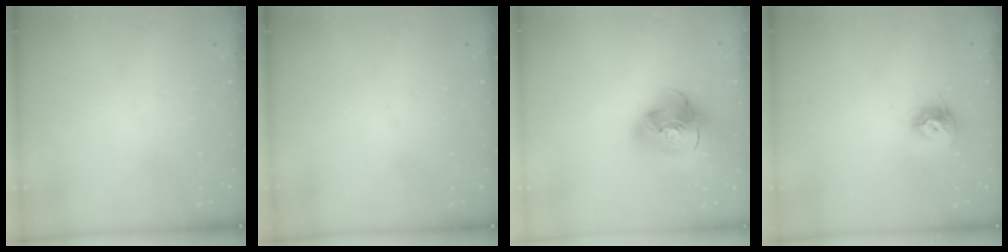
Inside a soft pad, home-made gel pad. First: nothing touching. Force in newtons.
{"total": 0.0}
{"total": 17.3, "press": 17.2, "slide": 2.0}
{"total": 9.4, "press": 9.4, "slide": 0.2}